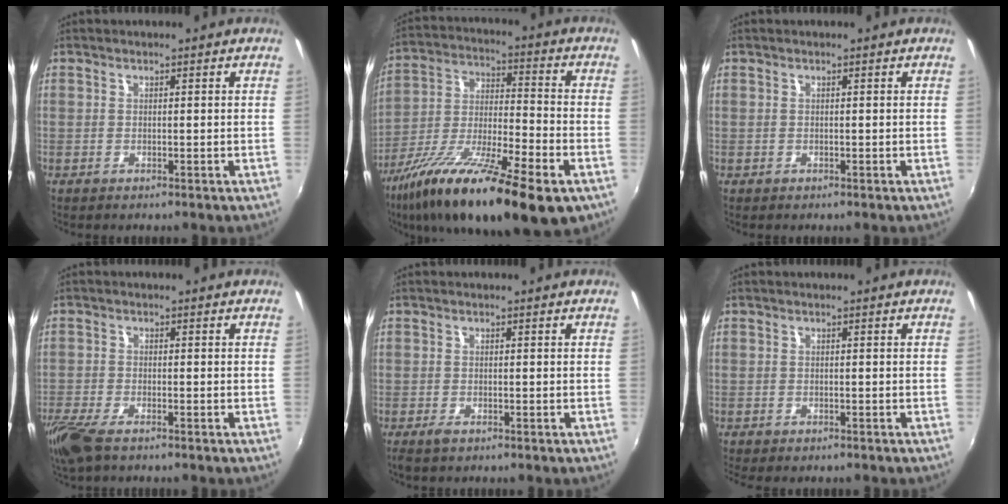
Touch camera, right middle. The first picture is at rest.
{"total": 24.4, "force": [-14.2, 6.0, 18.9], "torque": [-0.326, -0.041, -0.241]}
{"total": 0.0}
{"total": 7.2, "force": [-5.1, 2.1, 4.6], "torque": [-0.119, -0.029, -0.102]}
{"total": 1.5, "force": [-1.1, 0.6, 0.9], "torque": [-0.020, -0.006, -0.020]}
{"total": 2.0, "force": [-1.7, 0.6, 1.0], "torque": [-0.020, -0.014, -0.023]}